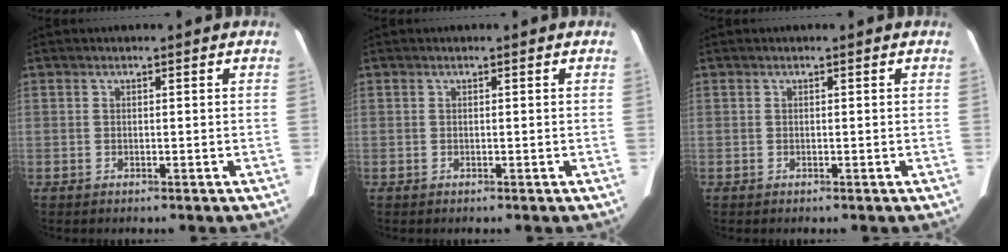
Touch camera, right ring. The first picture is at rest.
{"total": 0.0}
{"total": 0.0}